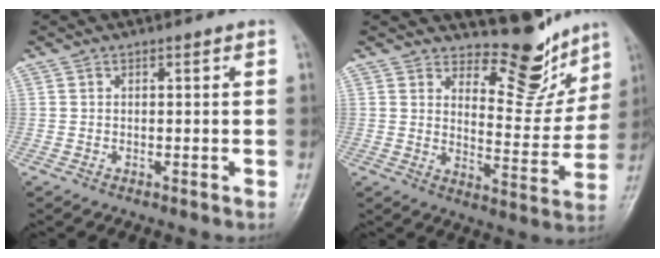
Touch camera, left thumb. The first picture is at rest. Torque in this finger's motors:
{"motor_torque": [-0.02, -0.09, -0.34, -0.37, 0.06]}